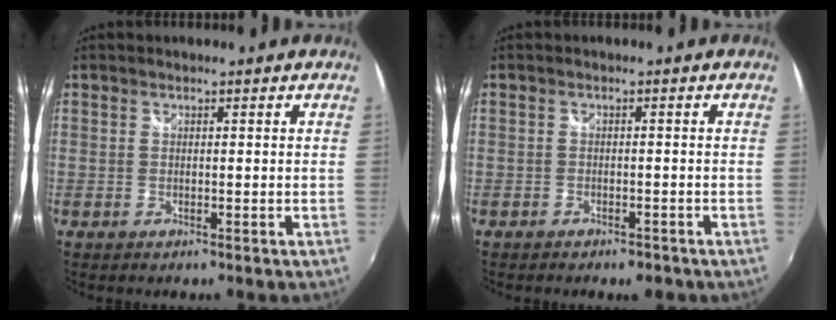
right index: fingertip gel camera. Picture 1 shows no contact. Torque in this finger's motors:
{"motor_torque": [0.27, -0.28, 0.00, 0.01]}